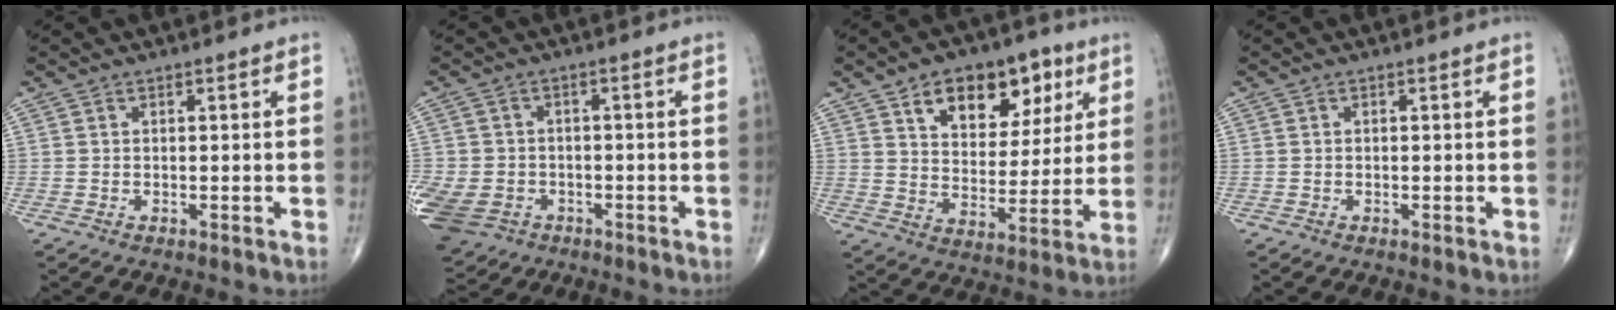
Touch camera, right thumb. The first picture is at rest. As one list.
[{"total": 14.7, "force": [-5.5, 11.7, 6.9], "torque": [-0.194, 0.012, -0.086]}, {"total": 15.6, "force": [7.6, 9.5, 9.7], "torque": [-0.098, -0.023, 0.121]}, {"total": 0.0}]